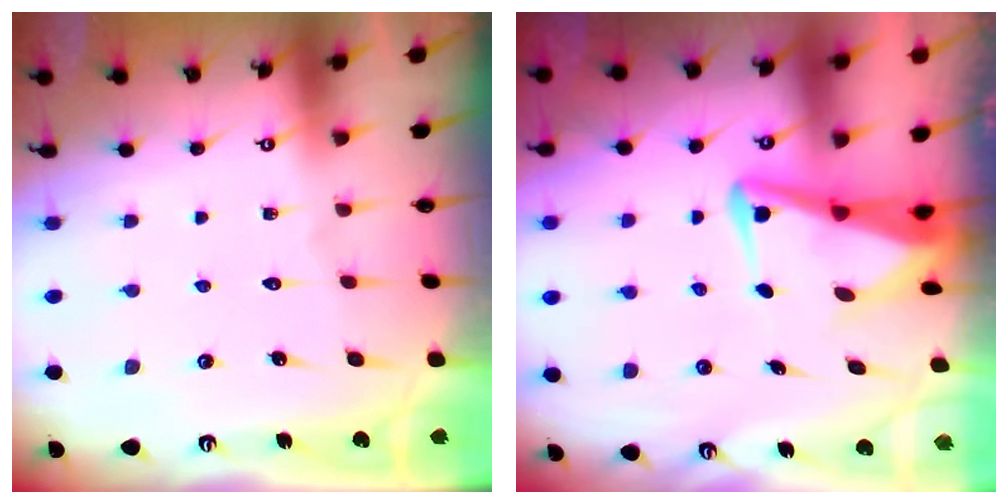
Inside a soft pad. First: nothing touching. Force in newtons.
{"total": 5.0, "press": 4.8, "slide": 1.5}